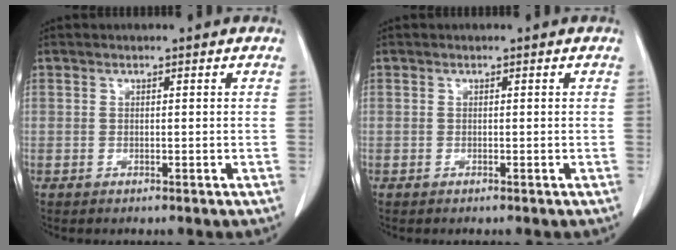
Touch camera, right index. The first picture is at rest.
{"total": 0.0}